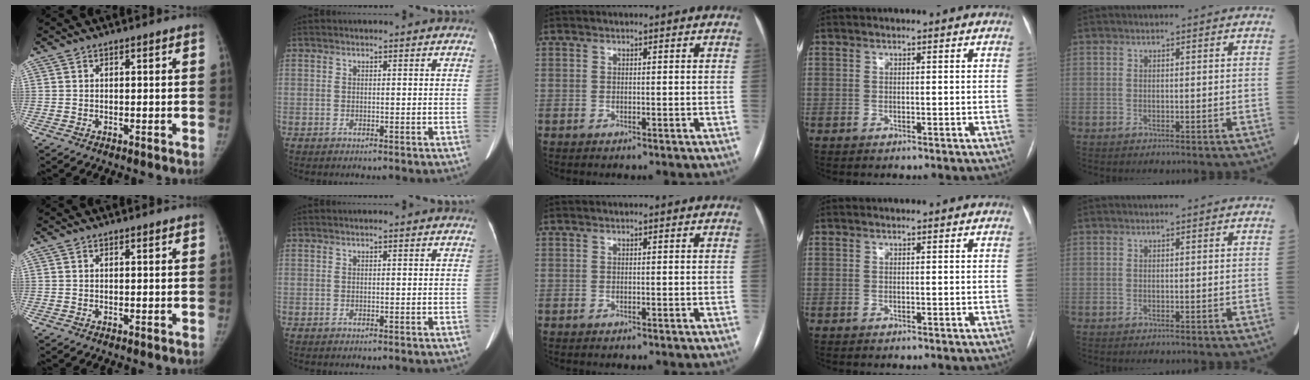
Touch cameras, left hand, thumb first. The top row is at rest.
{"index": {"total": 0.6, "force": [0.5, 0.0, 0.4], "torque": [-0.009, 0.005, 0.009]}}